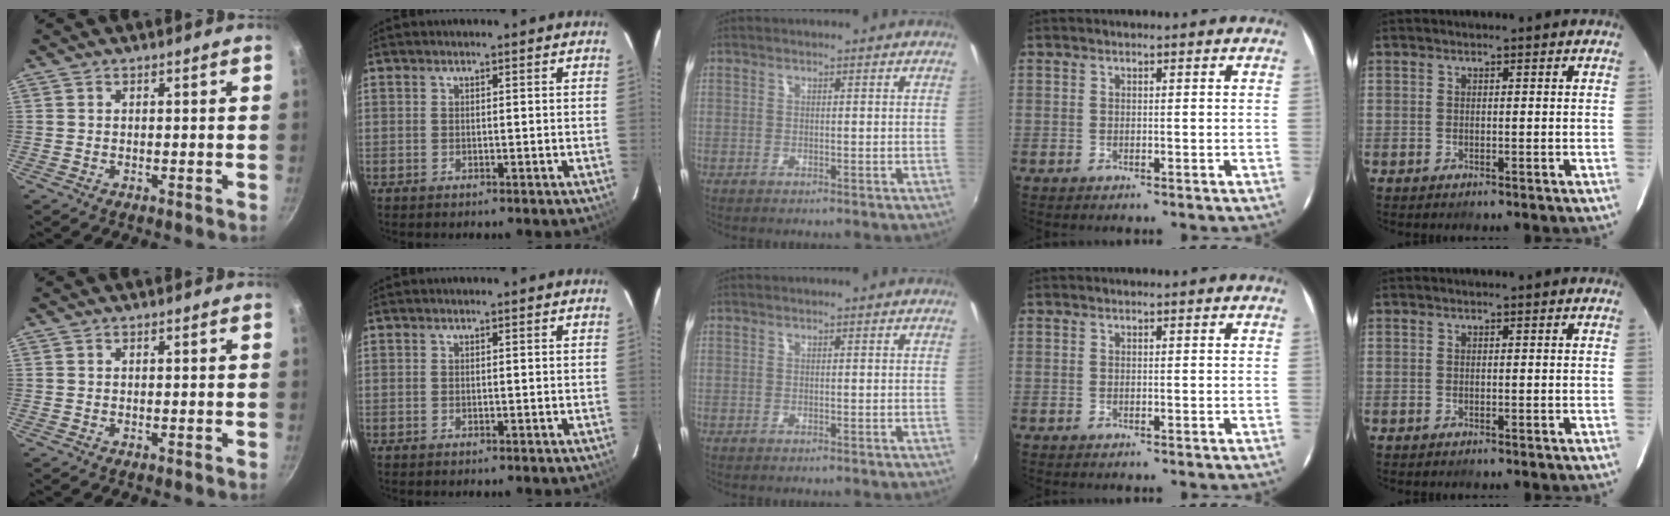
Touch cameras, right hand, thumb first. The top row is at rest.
{}